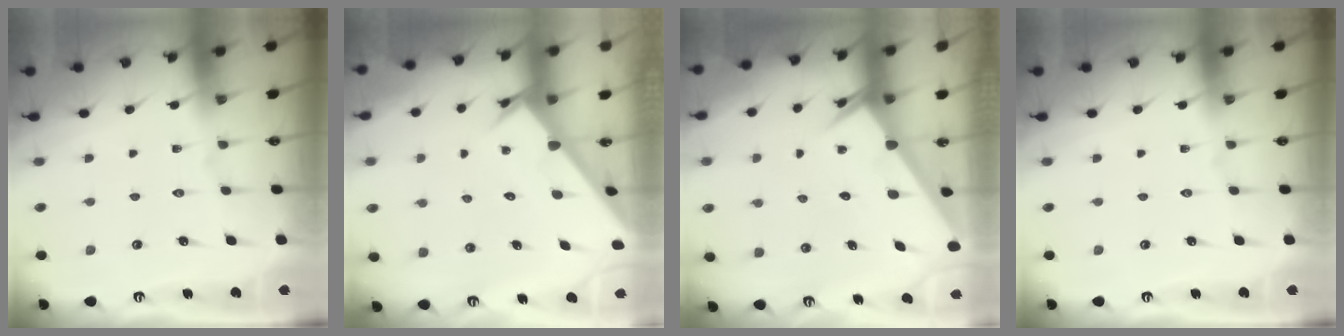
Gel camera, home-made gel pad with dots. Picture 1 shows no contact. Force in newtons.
{"total": 2.8, "press": 2.8, "slide": 0.1}
{"total": 2.6, "press": 2.6, "slide": 0.1}
{"total": 0.0}